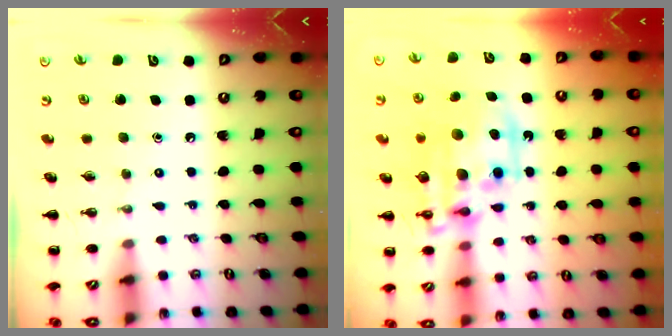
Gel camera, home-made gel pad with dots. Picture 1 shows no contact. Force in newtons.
{"total": 15.7, "press": 15.4, "slide": 3.3}